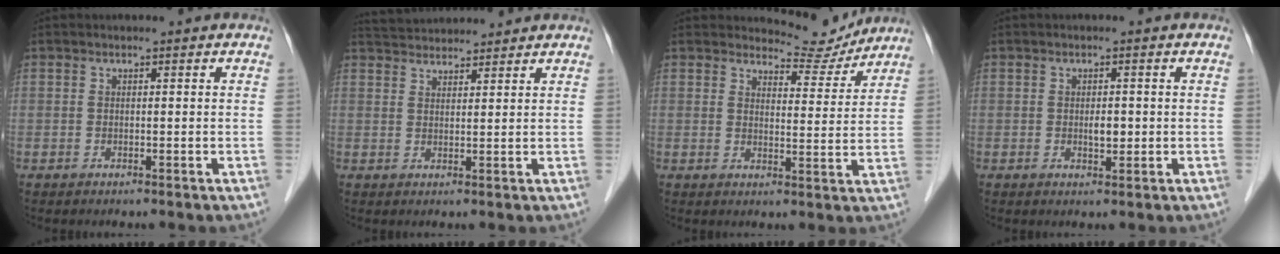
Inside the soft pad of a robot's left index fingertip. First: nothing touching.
{"total": 6.9, "force": [6.7, 0.7, 1.4], "torque": [-0.030, 0.034, 0.109]}
{"total": 6.3, "force": [6.2, 1.3, -0.1], "torque": [-0.003, -0.014, 0.078]}
{"total": 1.8, "force": [-0.3, 0.8, 1.6], "torque": [-0.028, -0.004, -0.003]}